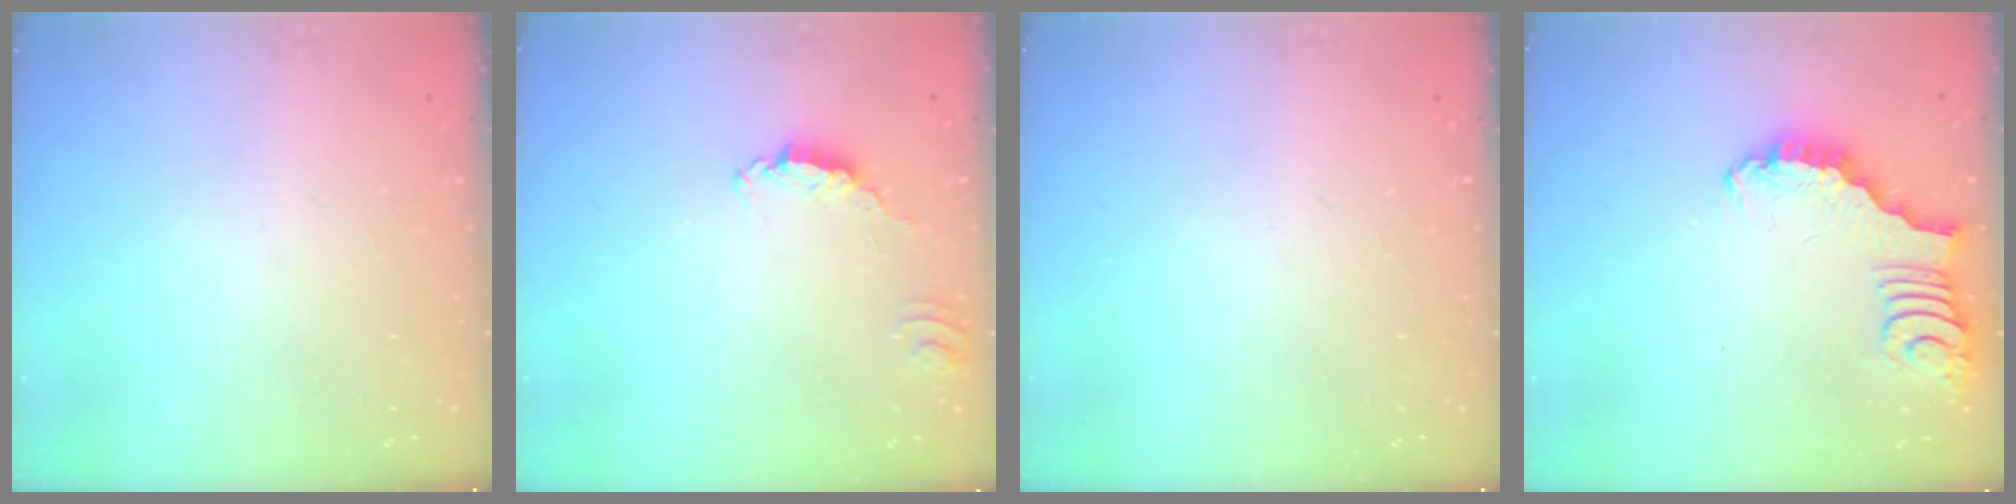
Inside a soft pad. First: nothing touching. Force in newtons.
{"total": 1.7, "press": 1.7, "slide": 0.2}
{"total": 0.0}
{"total": 3.0, "press": 2.9, "slide": 0.3}